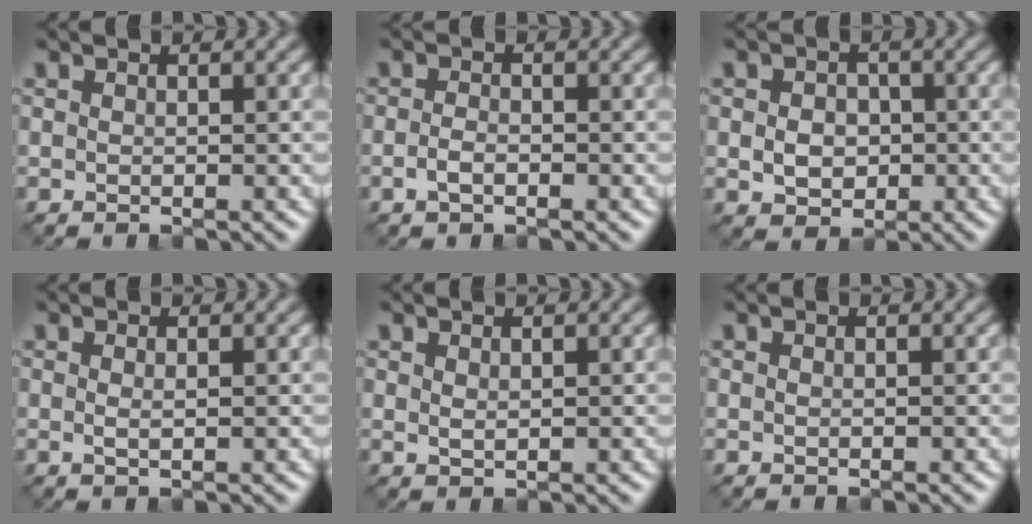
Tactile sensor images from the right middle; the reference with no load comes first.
{"total": 1.4, "force": [-0.6, 0.7, 1.0], "torque": [-0.024, -0.001, -0.015]}
{"total": 3.4, "force": [-0.3, 2.8, 1.8], "torque": [-0.030, -0.003, -0.008]}
{"total": 0.8, "force": [0.1, 0.1, 0.8], "torque": [-0.014, 0.000, 0.001]}
{"total": 0.8, "force": [0.5, 0.4, 0.5], "torque": [-0.012, -0.002, 0.012]}
{"total": 0.0}